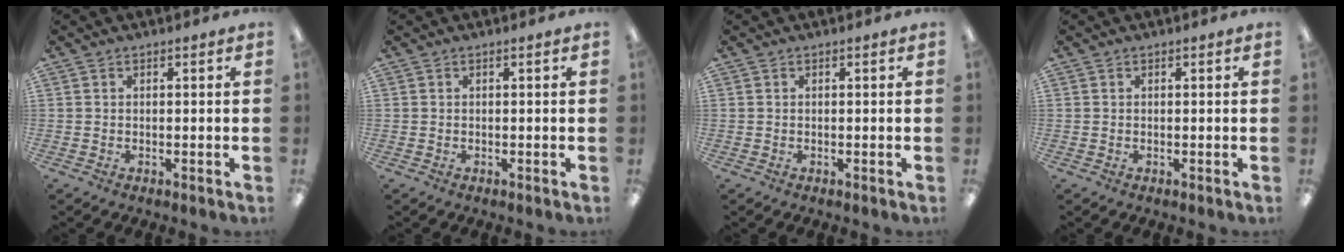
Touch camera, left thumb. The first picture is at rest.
{"total": 0.0}
{"total": 0.0}
{"total": 0.0}